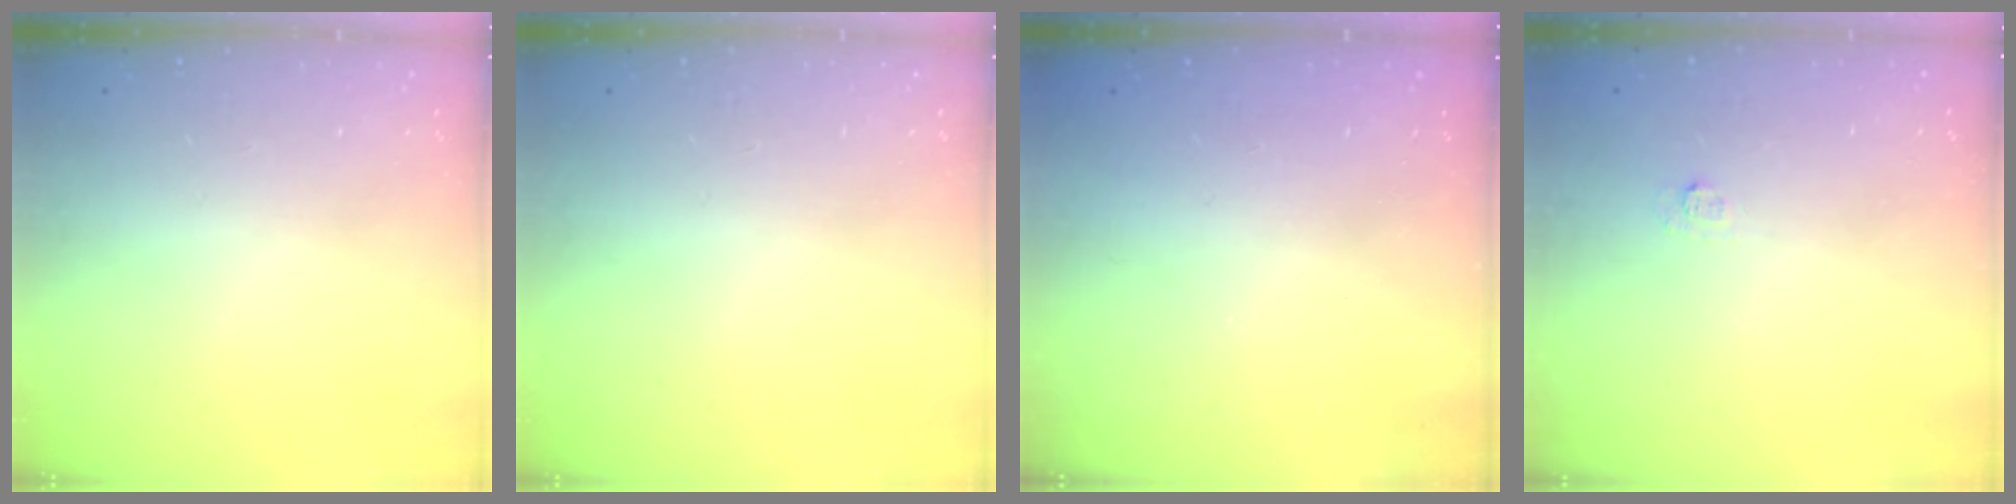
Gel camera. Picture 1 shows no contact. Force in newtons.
{"total": 0.0}
{"total": 2.3, "press": 2.2, "slide": 0.7}
{"total": 2.7, "press": 2.5, "slide": 0.9}